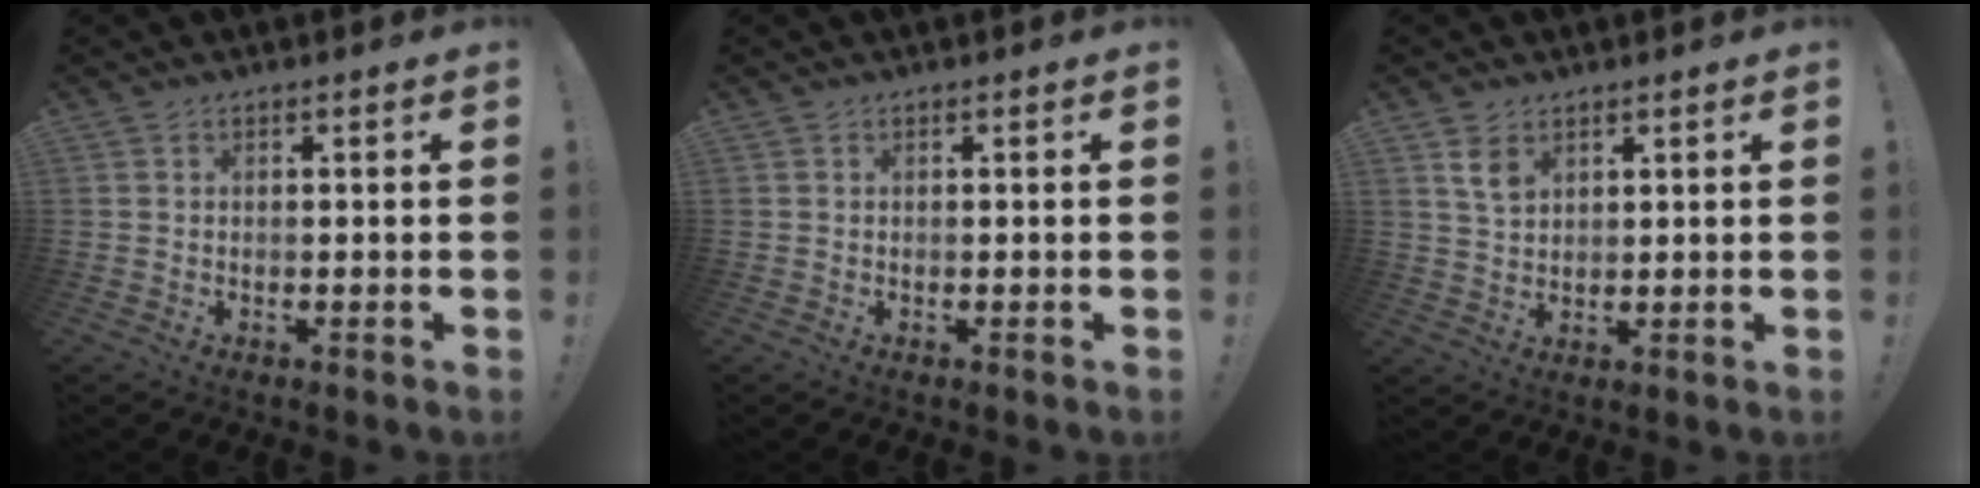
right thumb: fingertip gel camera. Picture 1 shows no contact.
{"total": 0.0}
{"total": 4.8, "force": [2.7, 3.2, 2.3], "torque": [-0.034, -0.011, 0.052]}